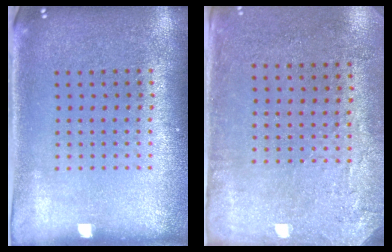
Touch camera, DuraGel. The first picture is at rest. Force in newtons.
{"total": 2.8, "press": 2.3, "slide": 1.6}